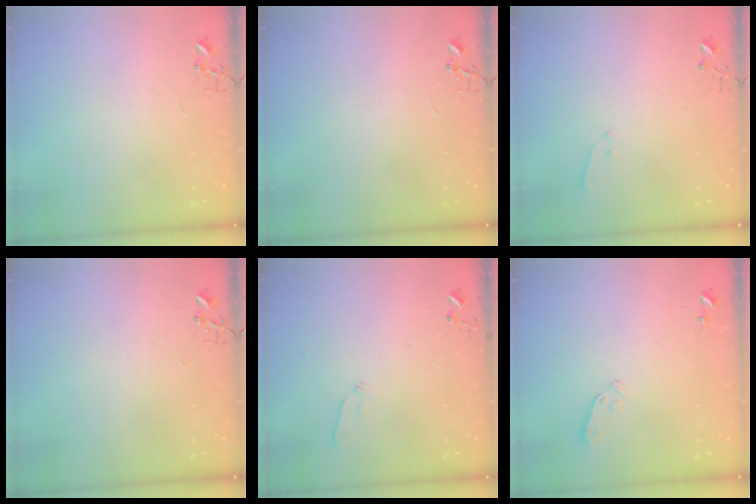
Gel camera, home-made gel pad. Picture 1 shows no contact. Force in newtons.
{"total": 0.0}
{"total": 3.4, "press": 3.3, "slide": 0.5}
{"total": 0.0}
{"total": 4.8, "press": 4.7, "slide": 1.0}
{"total": 3.9, "press": 3.8, "slide": 0.9}